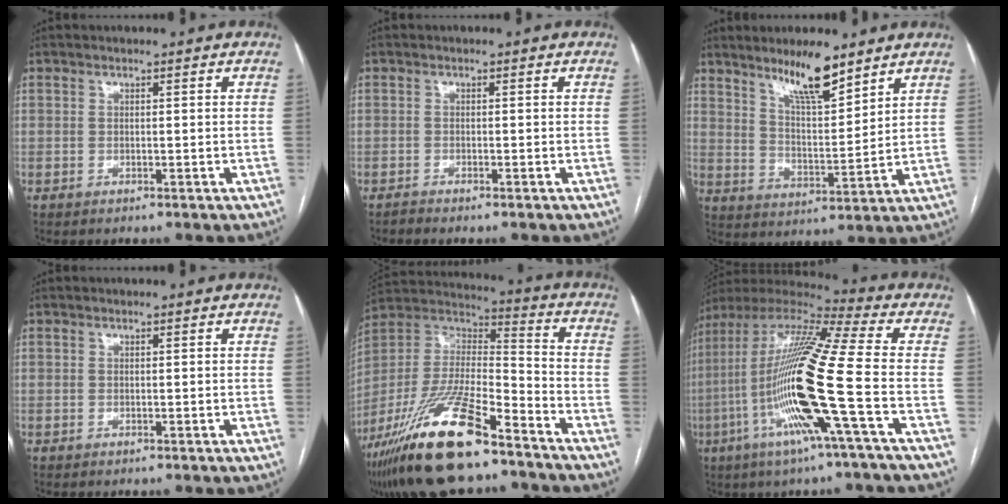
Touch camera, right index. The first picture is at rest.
{"total": 0.9, "force": [-0.8, -0.1, 0.4], "torque": [-0.008, 0.000, -0.014]}
{"total": 9.3, "force": [7.1, 1.4, 5.9], "torque": [-0.108, -0.009, 0.131]}
{"total": 0.0}
{"total": 22.8, "force": [-15.7, 4.8, 15.8], "torque": [-0.328, -0.027, -0.285]}
{"total": 20.9, "force": [-5.2, -0.5, 20.3], "torque": [-0.417, -0.019, -0.115]}